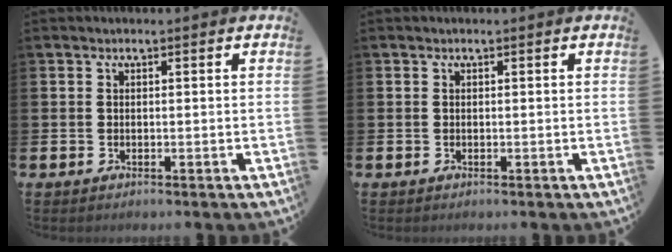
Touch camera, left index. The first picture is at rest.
{"total": 0.0}